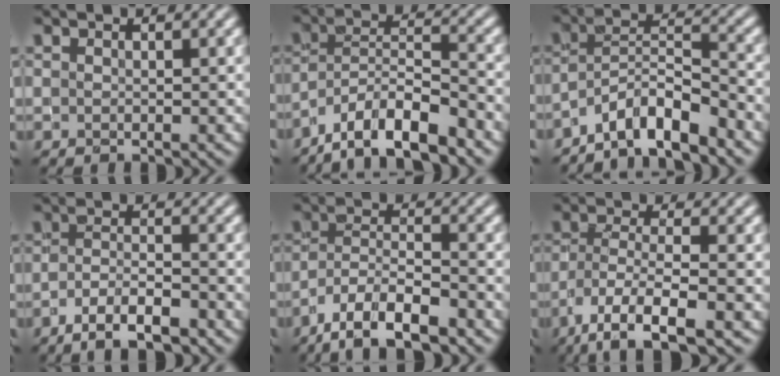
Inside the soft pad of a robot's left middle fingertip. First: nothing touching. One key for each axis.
{"total": 9.3, "fx": -7.2, "fy": 2.5, "fz": 5.4, "tx": -0.081, "ty": 0.013, "tz": -0.128}
{"total": 6.9, "fx": -5.4, "fy": 1.5, "fz": 4.0, "tx": -0.061, "ty": 0.009, "tz": -0.094}
{"total": 4.7, "fx": -3.2, "fy": 1.2, "fz": 3.2, "tx": -0.058, "ty": 0.000, "tz": -0.057}
{"total": 8.1, "fx": -6.0, "fy": 2.5, "fz": 4.7, "tx": -0.079, "ty": 0.001, "tz": -0.111}
{"total": 6.9, "fx": -4.4, "fy": 1.6, "fz": 5.0, "tx": -0.095, "ty": -0.007, "tz": -0.085}